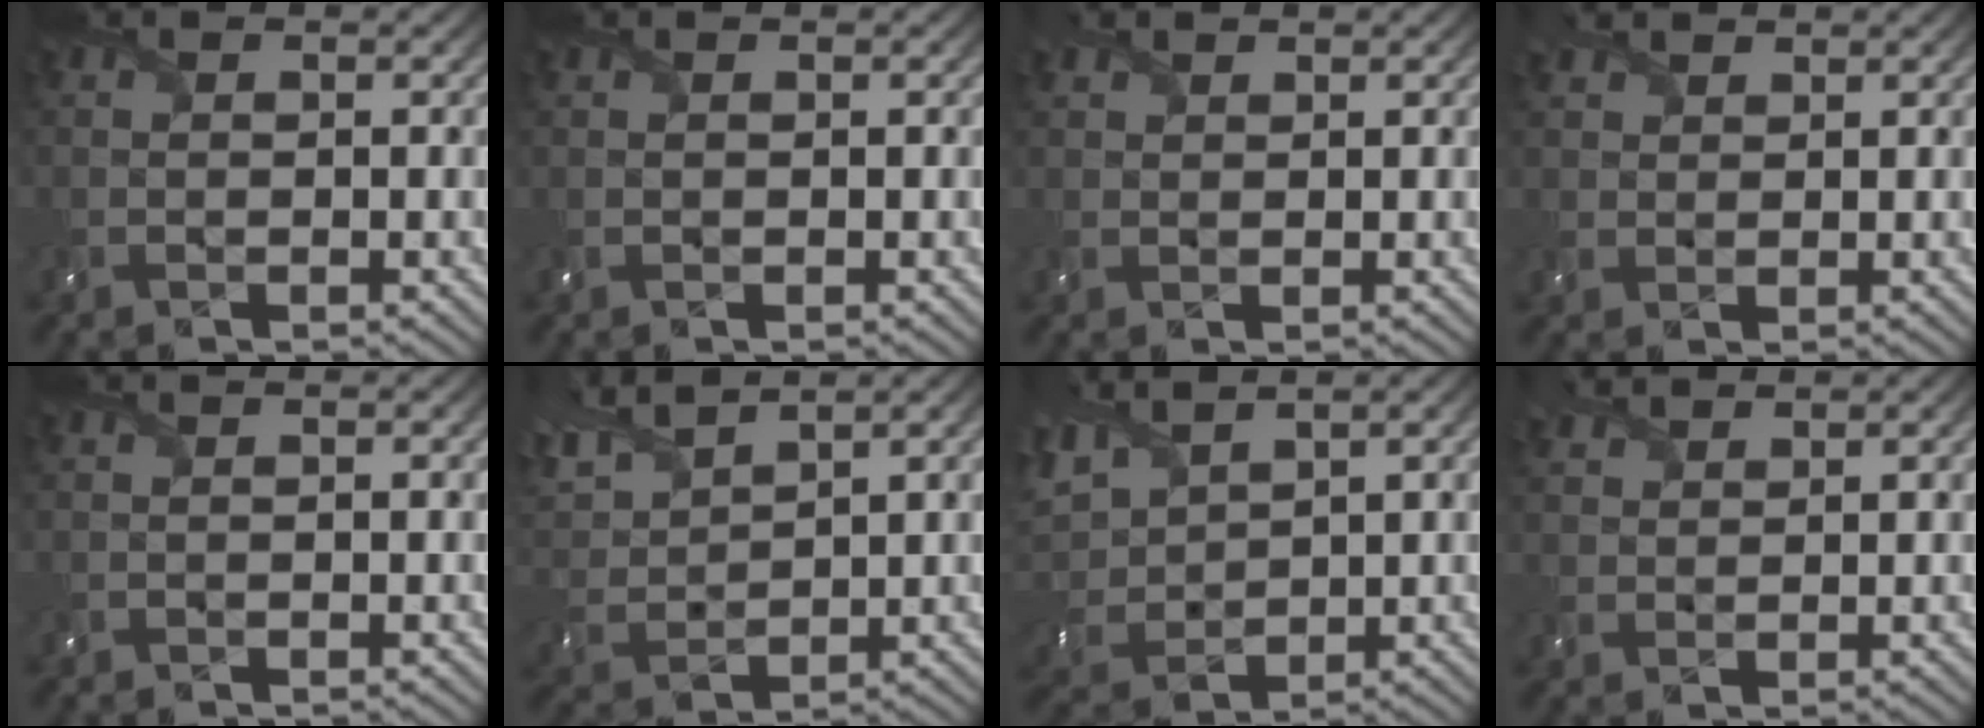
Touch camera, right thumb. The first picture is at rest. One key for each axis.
{"total": 0.0}
{"total": 1.7, "fx": 1.3, "fy": 1.0, "fz": 0.3, "tx": -0.012, "ty": 0.007, "tz": 0.030}
{"total": 2.8, "fx": 2.1, "fy": 1.6, "fz": 0.9, "tx": -0.024, "ty": 0.011, "tz": 0.043}
{"total": 0.0}
{"total": 7.0, "fx": 5.3, "fy": 2.6, "fz": 3.9, "tx": -0.119, "ty": 0.019, "tz": 0.107}
{"total": 7.8, "fx": 4.5, "fy": 3.9, "fz": 5.0, "tx": -0.162, "ty": 0.015, "tz": 0.088}
{"total": 3.4, "fx": 2.9, "fy": 1.3, "fz": 1.2, "tx": -0.032, "ty": 0.015, "tz": 0.060}